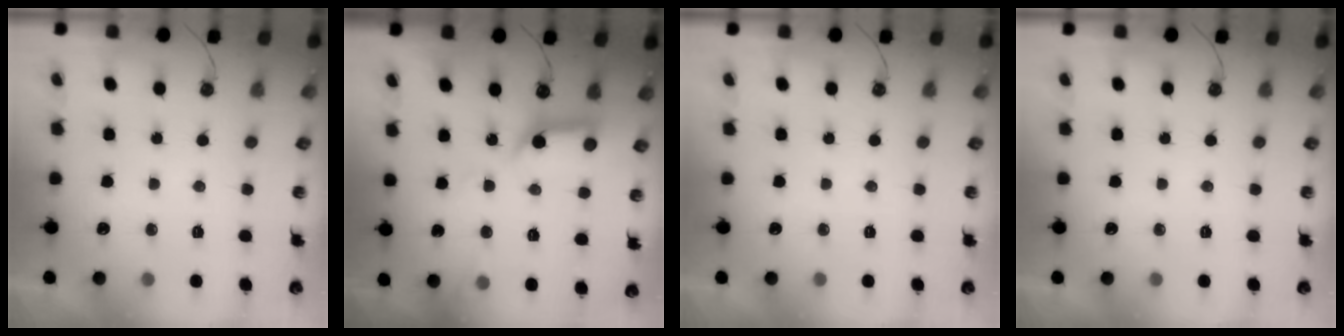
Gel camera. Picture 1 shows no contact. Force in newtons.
{"total": 13.0, "press": 12.9, "slide": 1.5}
{"total": 0.0}
{"total": 0.0}